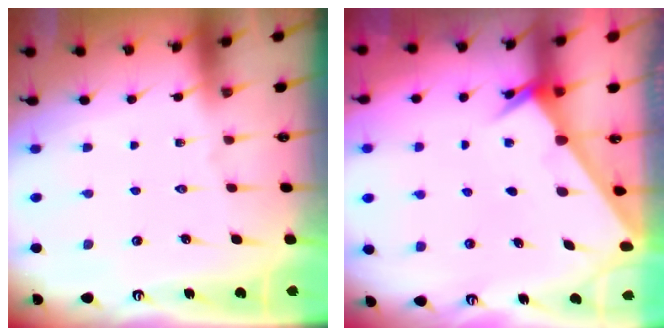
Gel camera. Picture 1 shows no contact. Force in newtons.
{"total": 1.8, "press": 1.8, "slide": 0.0}